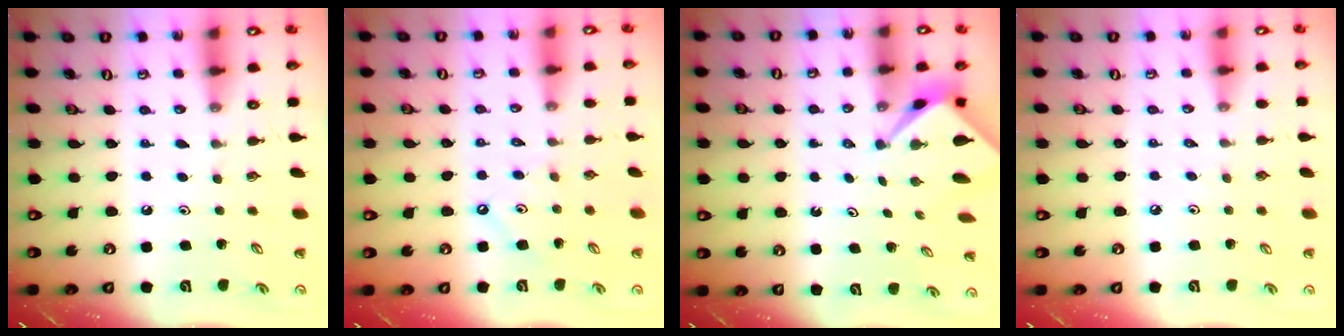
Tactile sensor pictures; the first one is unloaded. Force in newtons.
{"total": 2.3, "press": 2.3, "slide": 0.2}
{"total": 2.1, "press": 2.1, "slide": 0.2}
{"total": 2.5, "press": 2.4, "slide": 0.5}